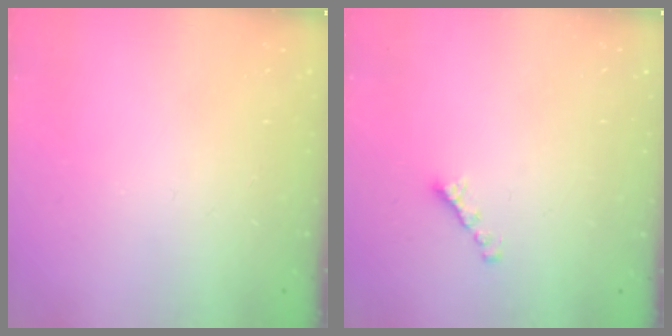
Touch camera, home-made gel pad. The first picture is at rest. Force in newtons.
{"total": 2.7, "press": 2.6, "slide": 0.8}